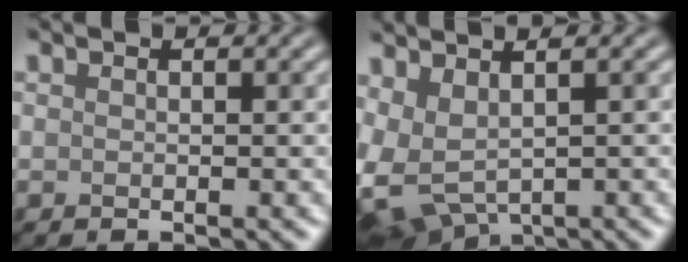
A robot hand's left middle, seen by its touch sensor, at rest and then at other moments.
{"total": 6.9, "force": [0.8, 4.0, 5.6], "torque": [-0.131, -0.011, 0.040]}